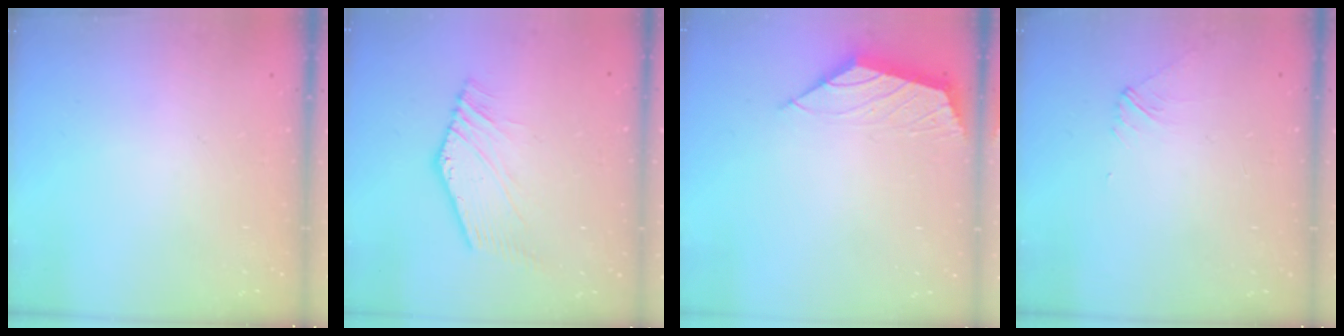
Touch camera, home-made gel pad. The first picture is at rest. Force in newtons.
{"total": 2.7, "press": 2.5, "slide": 1.1}
{"total": 2.2, "press": 2.1, "slide": 0.5}
{"total": 2.7, "press": 2.7, "slide": 0.5}